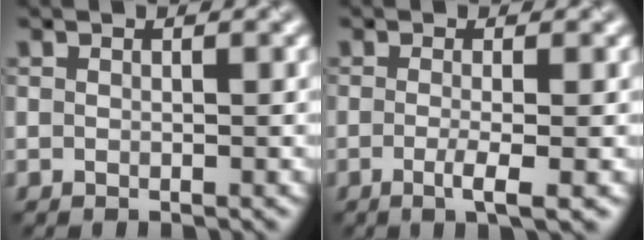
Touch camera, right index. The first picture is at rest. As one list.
[{"total": 2.8, "force": [-0.7, 0.8, 2.6], "torque": [-0.043, -0.004, -0.014]}]